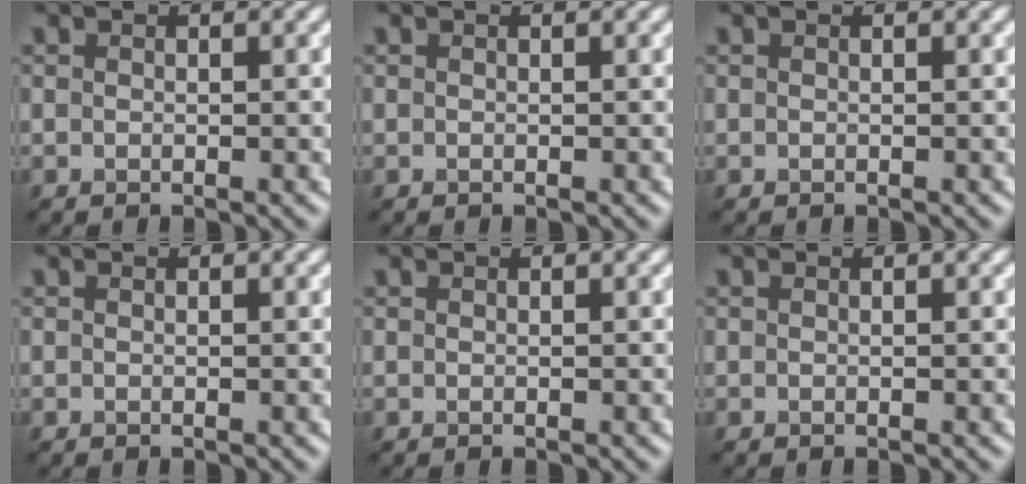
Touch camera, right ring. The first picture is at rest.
{"total": 0.0}
{"total": 0.0}
{"total": 0.0}
{"total": 0.0}
{"total": 0.0}